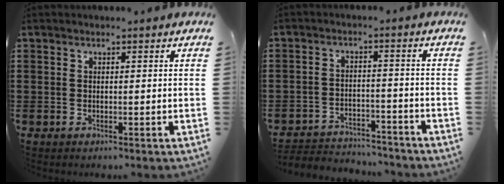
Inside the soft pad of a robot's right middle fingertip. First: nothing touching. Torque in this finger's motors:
{"motor_torque": [0.94, -0.39, 0.08, 0.08]}